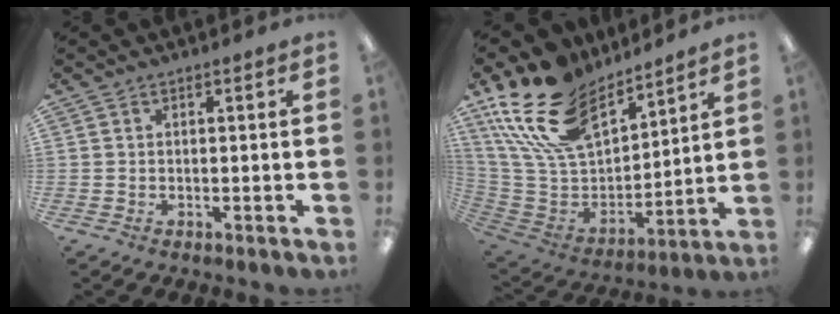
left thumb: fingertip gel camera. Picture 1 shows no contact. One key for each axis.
{"total": 23.0, "fx": 15.6, "fy": 12.0, "fz": 11.8, "tx": -0.255, "ty": -0.089, "tz": 0.287}